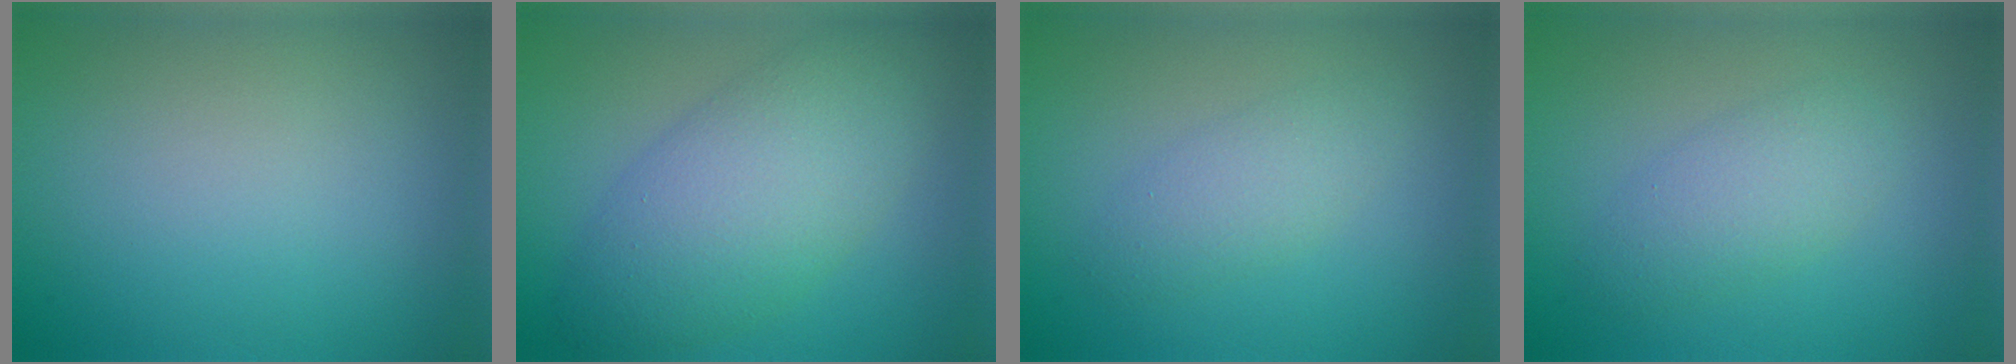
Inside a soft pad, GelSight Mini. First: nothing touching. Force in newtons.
{"total": 7.4, "press": 7.4, "slide": 0.1}
{"total": 2.4, "press": 2.4, "slide": 0.0}
{"total": 3.0, "press": 3.0, "slide": 0.1}